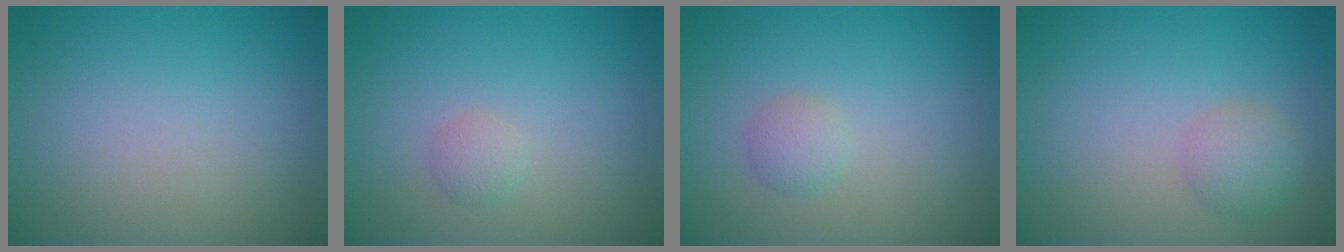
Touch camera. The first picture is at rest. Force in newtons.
{"total": 1.0, "press": 1.0, "slide": 0.0}
{"total": 1.4, "press": 1.4, "slide": 0.0}
{"total": 2.2, "press": 2.2, "slide": 0.0}